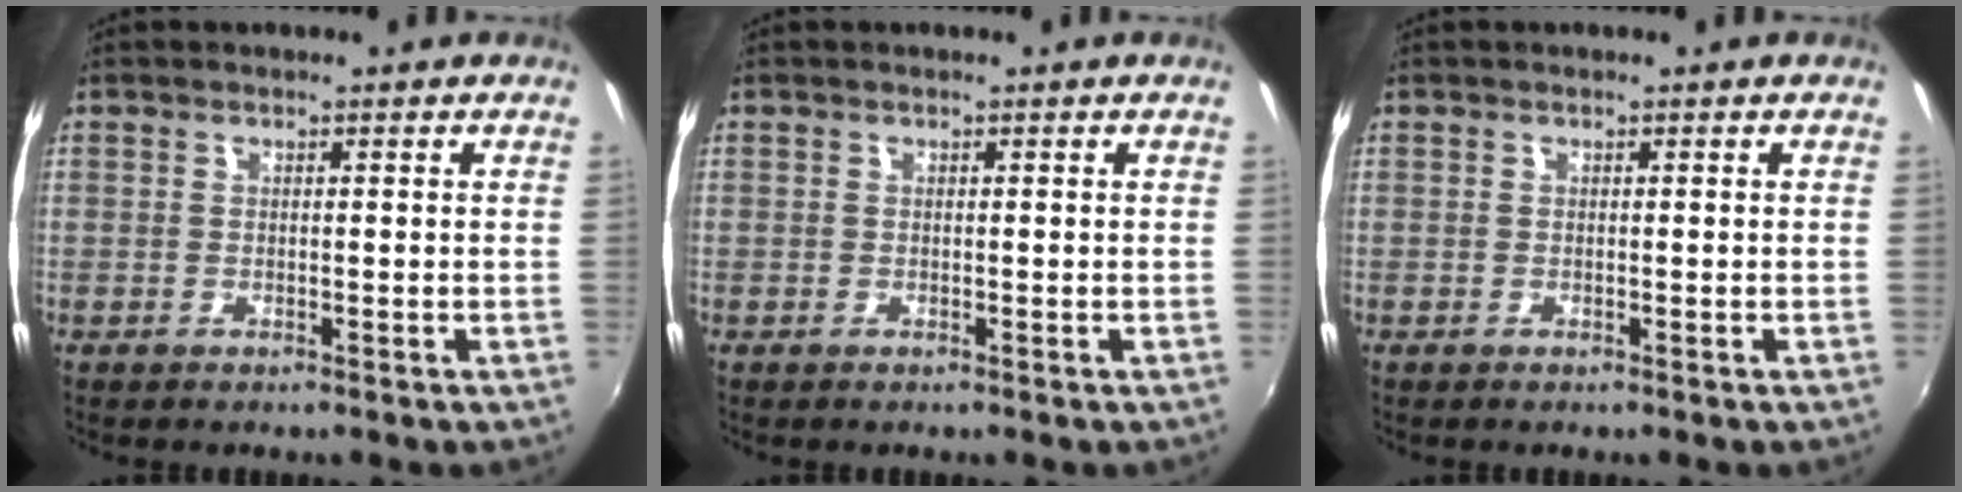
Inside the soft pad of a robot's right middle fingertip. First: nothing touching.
{"total": 0.0}
{"total": 0.0}